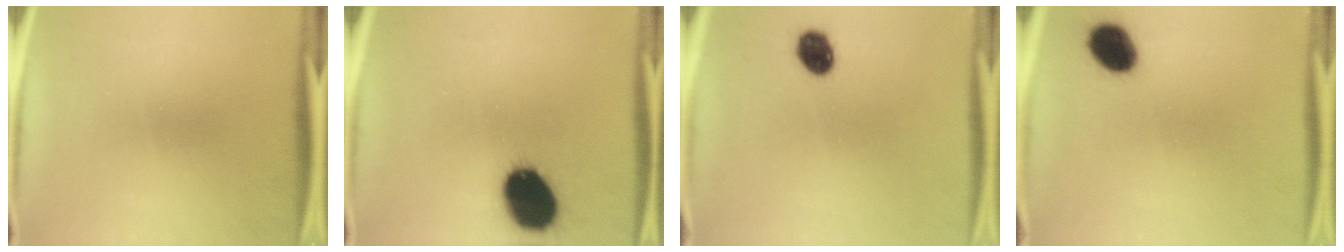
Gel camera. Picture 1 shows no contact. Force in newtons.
{"total": 18.2}
{"total": 6.3}
{"total": 8.6}